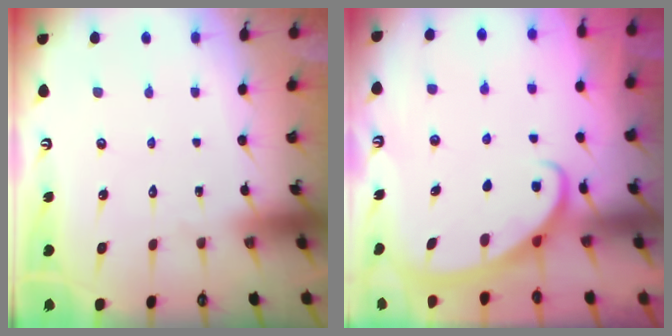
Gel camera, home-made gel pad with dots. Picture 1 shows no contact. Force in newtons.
{"total": 2.8, "press": 2.8, "slide": 0.4}